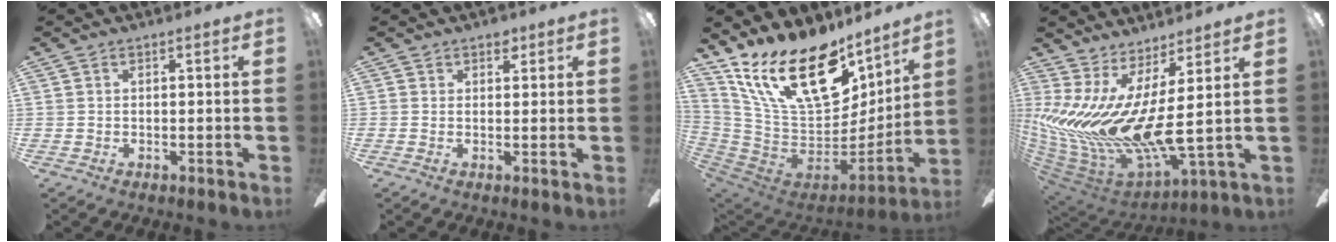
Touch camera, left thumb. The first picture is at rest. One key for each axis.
{"total": 2.0, "fx": 1.3, "fy": 1.2, "fz": 0.9, "tx": -0.004, "ty": -0.005, "tz": 0.020}
{"total": 26.4, "fx": 16.1, "fy": 12.3, "fz": 16.9, "tx": -0.318, "ty": -0.104, "tz": 0.299}
{"total": 15.1, "fx": 0.4, "fy": 5.2, "fz": 14.2, "tx": -0.323, "ty": -0.061, "tz": 0.009}